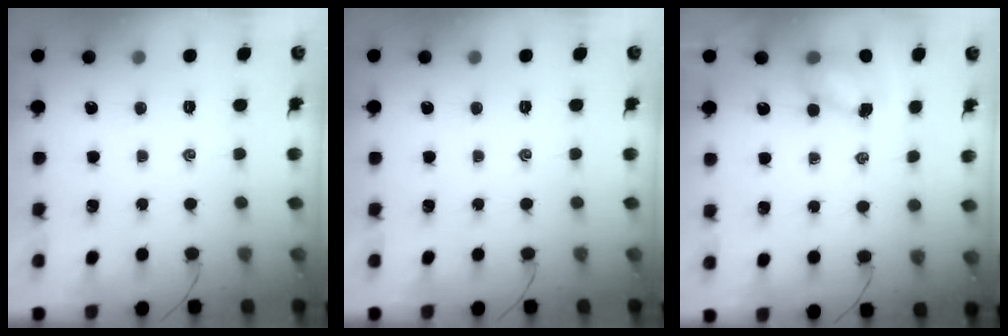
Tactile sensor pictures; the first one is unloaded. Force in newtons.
{"total": 0.0}
{"total": 5.6, "press": 5.5, "slide": 0.6}